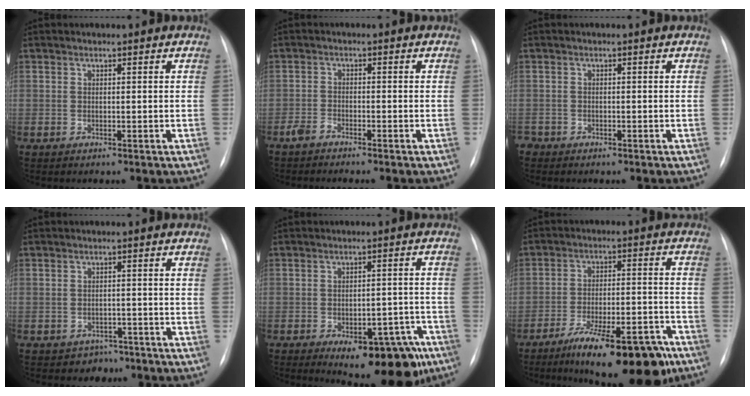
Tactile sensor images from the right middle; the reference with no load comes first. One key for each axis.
{"total": 1.8, "fx": -1.7, "fy": 0.2, "fz": 0.7, "tx": -0.020, "ty": -0.003, "tz": -0.035}
{"total": 1.4, "fx": -1.0, "fy": 1.0, "fz": 0.1, "tx": -0.003, "ty": 0.002, "tz": -0.017}
{"total": 3.0, "fx": -2.0, "fy": 2.2, "fz": -0.1, "tx": -0.001, "ty": 0.015, "tz": -0.023}
{"total": 13.4, "fx": -8.4, "fy": 5.6, "fz": 8.9, "tx": -0.073, "ty": 0.026, "tz": -0.103}
{"total": 17.4, "fx": -12.3, "fy": 4.2, "fz": 11.5, "tx": -0.142, "ty": 0.015, "tz": -0.191}